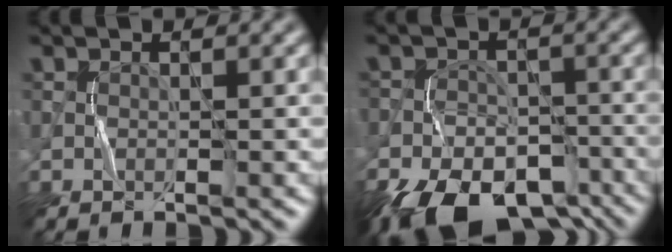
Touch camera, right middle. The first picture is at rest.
{"total": 13.0, "force": [-9.0, 7.0, 6.2], "torque": [-0.103, -0.029, -0.134]}